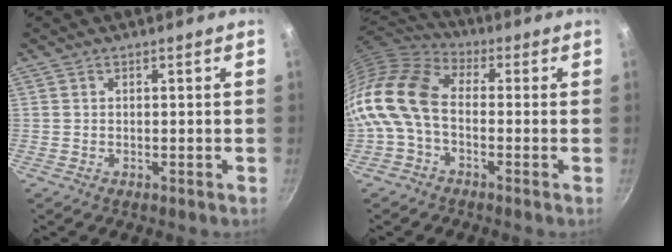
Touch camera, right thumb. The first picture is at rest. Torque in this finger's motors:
{"motor_torque": [0.64, 1.88, 1.44, -1.34, 0.45]}